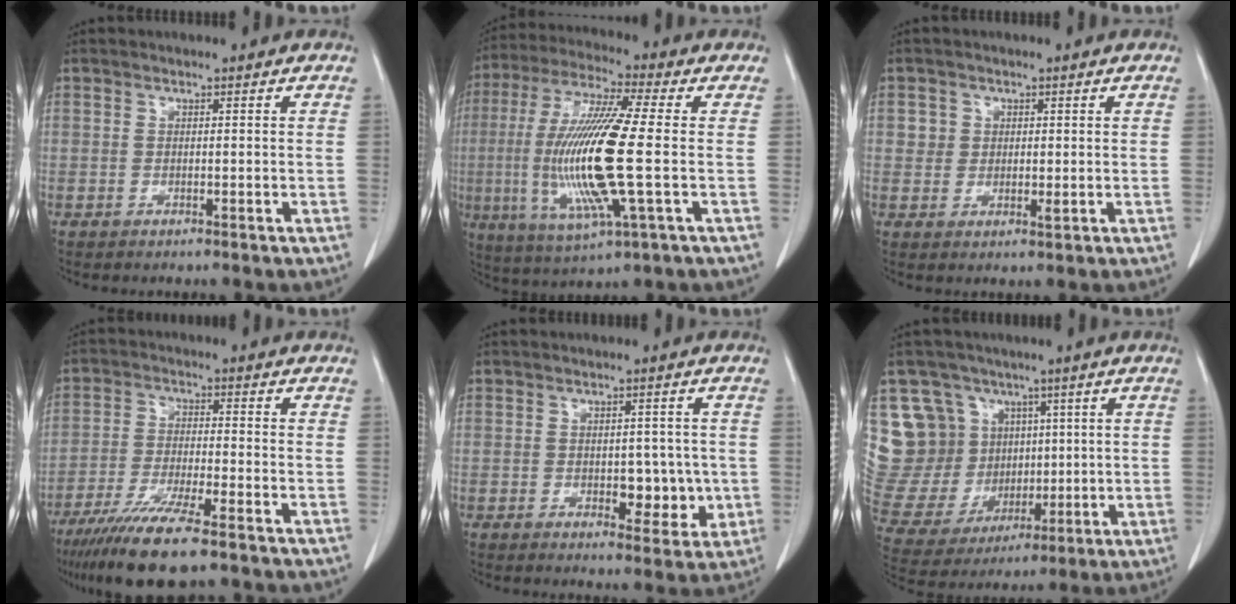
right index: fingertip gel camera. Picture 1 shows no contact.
{"total": 17.7, "force": [-1.7, 1.2, 17.6], "torque": [-0.373, -0.013, -0.036]}
{"total": 2.8, "force": [0.9, 2.5, 0.7], "torque": [-0.008, -0.005, 0.013]}
{"total": 11.8, "force": [-8.7, 0.7, 7.9], "torque": [-0.137, -0.030, -0.144]}
{"total": 5.6, "force": [-0.7, 3.3, 4.4], "torque": [-0.042, 0.003, 0.000]}
{"total": 17.7, "force": [6.4, 15.5, 5.9], "torque": [-0.153, 0.072, 0.155]}